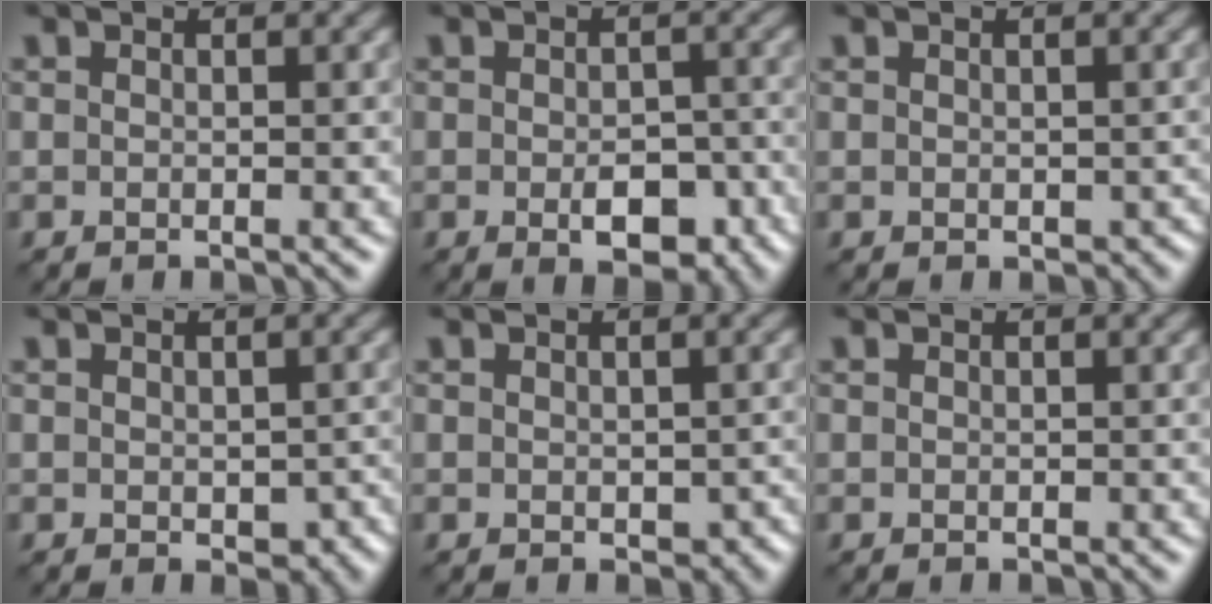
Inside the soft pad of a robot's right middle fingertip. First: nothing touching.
{"total": 4.9, "force": [-1.7, 2.6, 3.8], "torque": [-0.050, -0.006, -0.022]}
{"total": 1.0, "force": [0.0, 0.8, 0.7], "torque": [-0.010, -0.005, 0.003]}
{"total": 2.8, "force": [-0.4, 1.8, 2.1], "torque": [-0.028, -0.011, 0.001]}
{"total": 2.2, "force": [-0.3, 1.5, 1.6], "torque": [-0.022, -0.010, 0.002]}
{"total": 0.0}